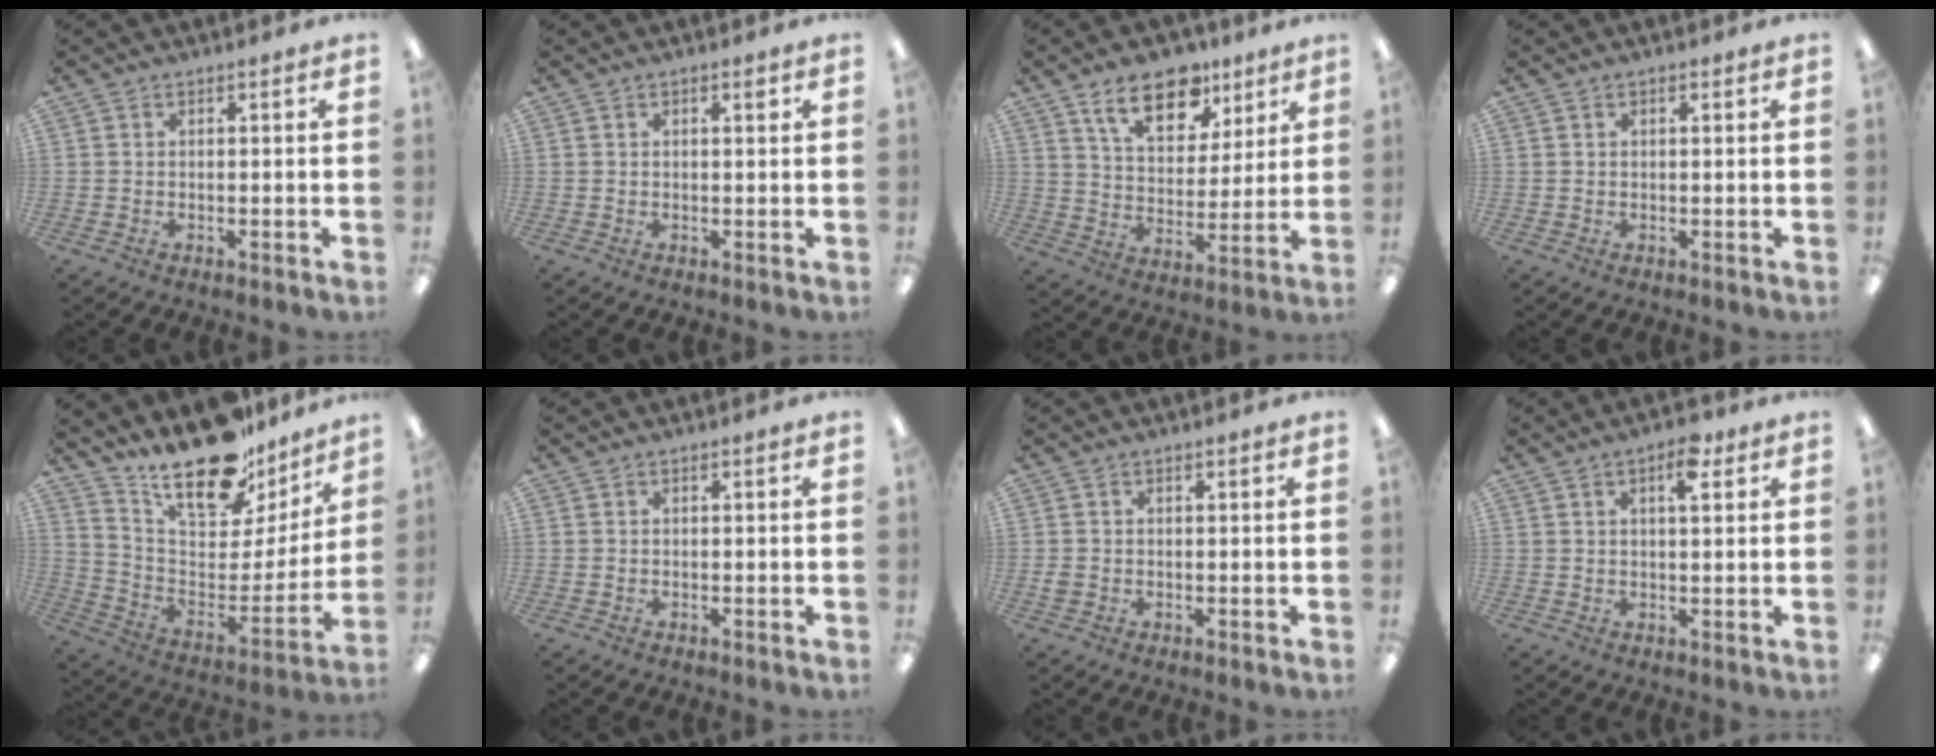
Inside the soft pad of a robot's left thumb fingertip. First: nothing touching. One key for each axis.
{"total": 1.0, "fx": 0.6, "fy": 0.3, "fz": 0.8, "tx": -0.008, "ty": 0.000, "tz": 0.007}
{"total": 15.1, "fx": 9.9, "fy": 8.2, "fz": 7.9, "tx": -0.120, "ty": -0.041, "tz": 0.174}
{"total": 0.6, "fx": 0.4, "fy": 0.4, "fz": 0.4, "tx": 0.001, "ty": 0.002, "tz": 0.004}
{"total": 22.3, "fx": 17.9, "fy": 8.9, "fz": 9.8, "tx": -0.147, "ty": -0.131, "tz": 0.311}
{"total": 0.0}
{"total": 1.4, "fx": 0.0, "fy": 1.2, "fz": 0.6, "tx": -0.011, "ty": 0.005, "tz": -0.002}
{"total": 6.0, "fx": 3.1, "fy": 2.4, "fz": 4.5, "tx": -0.058, "ty": -0.008, "tz": 0.045}